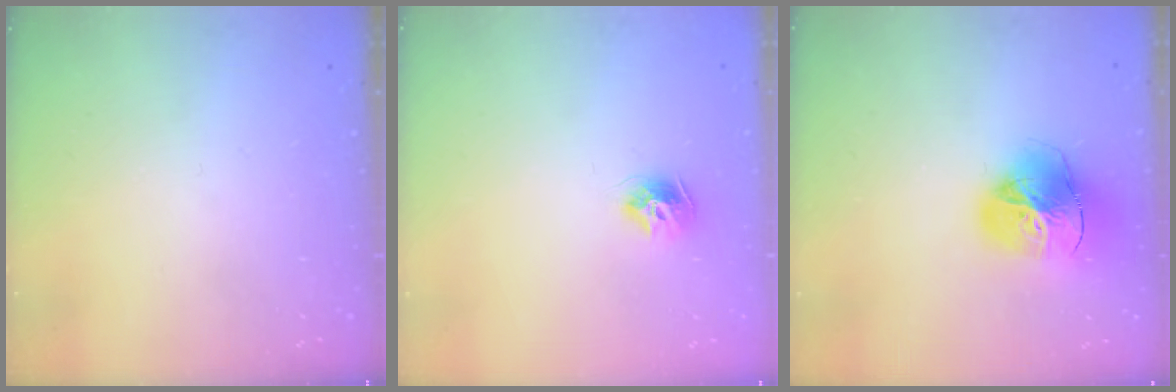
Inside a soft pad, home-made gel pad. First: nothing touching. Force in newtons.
{"total": 8.7, "press": 8.7, "slide": 0.4}
{"total": 19.8, "press": 19.6, "slide": 2.3}